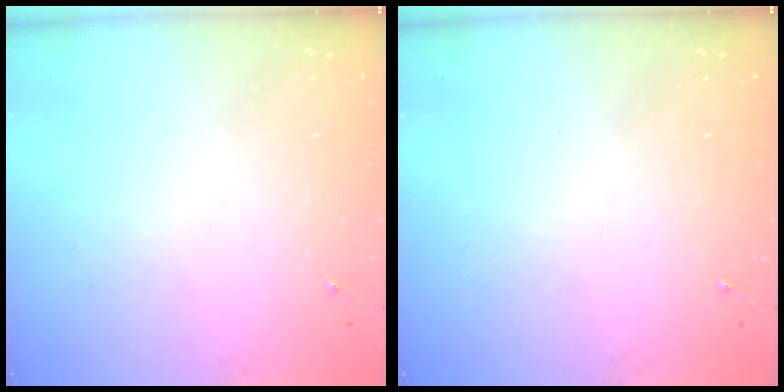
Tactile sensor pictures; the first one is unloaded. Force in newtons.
{"total": 0.0}